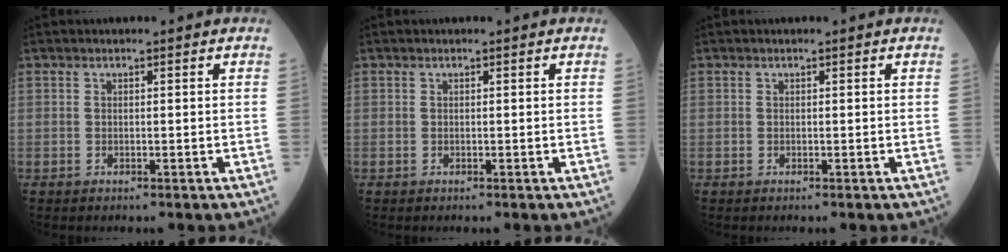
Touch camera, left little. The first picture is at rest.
{"total": 0.0}
{"total": 0.0}